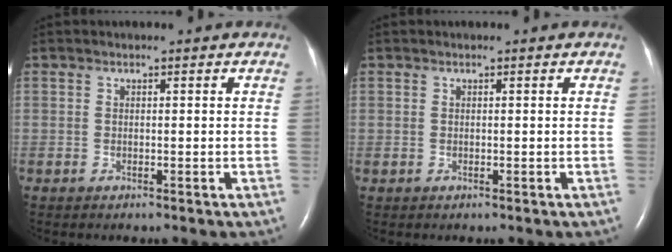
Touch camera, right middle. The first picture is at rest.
{"total": 0.0}